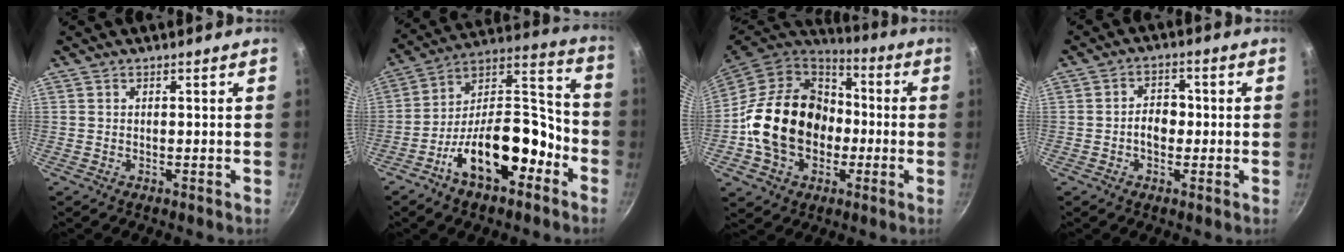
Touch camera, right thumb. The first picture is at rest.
{"total": 20.2, "force": [-8.9, 10.4, 14.9], "torque": [-0.197, 0.085, -0.155]}
{"total": 22.2, "force": [-2.7, 17.2, 13.7], "torque": [-0.222, 0.046, -0.045]}
{"total": 4.8, "force": [-0.6, 3.5, 3.2], "torque": [-0.024, 0.015, -0.013]}